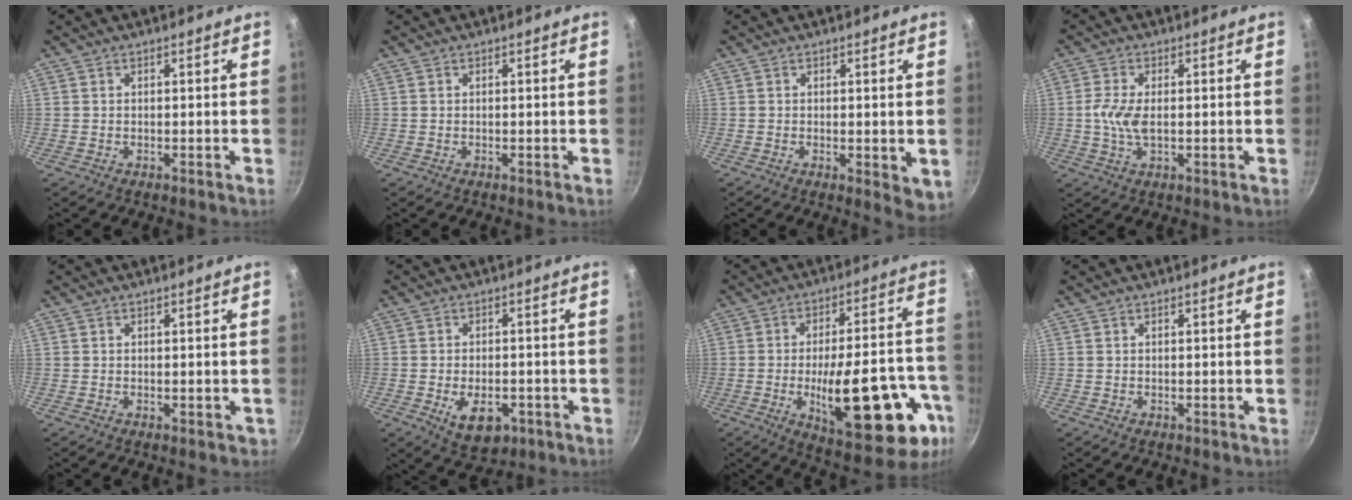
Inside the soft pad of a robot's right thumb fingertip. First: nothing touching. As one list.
[{"total": 0.0}, {"total": 4.4, "force": [-0.4, 1.9, 4.0], "torque": [-0.049, -0.015, -0.004]}, {"total": 5.6, "force": [-0.1, 2.8, 4.9], "torque": [-0.102, 0.000, -0.006]}, {"total": 1.0, "force": [-0.2, 0.6, 0.8], "torque": [-0.005, 0.000, -0.003]}, {"total": 8.3, "force": [-2.9, 5.0, 6.0], "torque": [-0.074, 0.005, -0.032]}, {"total": 25.0, "force": [-8.3, 9.7, 21.6], "torque": [-0.266, 0.019, -0.101]}, {"total": 0.0}]